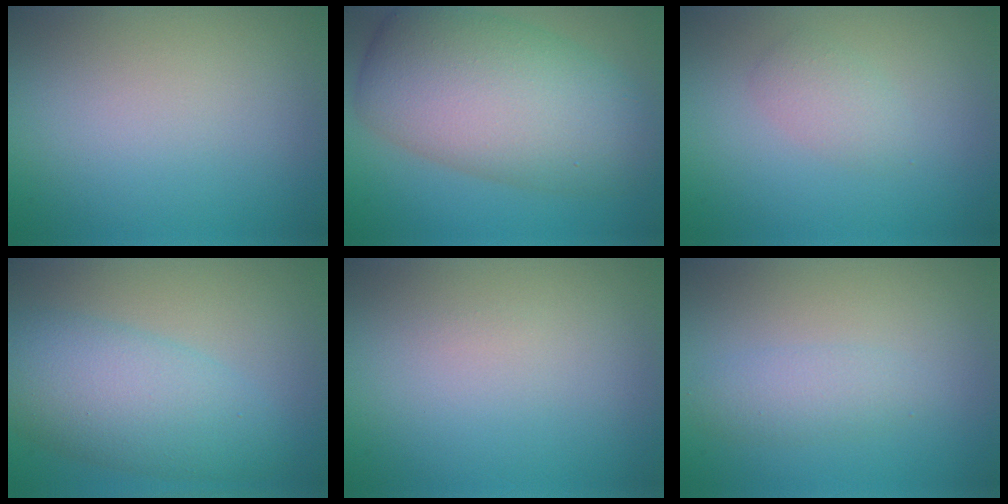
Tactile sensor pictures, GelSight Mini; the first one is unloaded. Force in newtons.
{"total": 11.2, "press": 11.2, "slide": 0.6}
{"total": 1.7, "press": 1.7, "slide": 0.1}
{"total": 7.0, "press": 7.0, "slide": 0.1}
{"total": 0.0}
{"total": 2.0, "press": 2.0, "slide": 0.0}